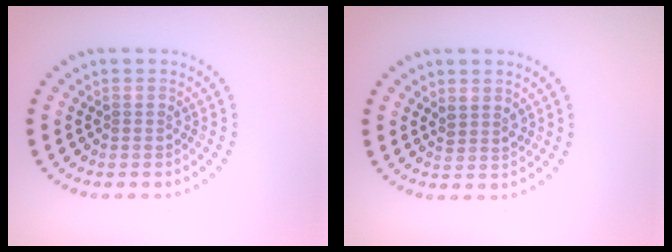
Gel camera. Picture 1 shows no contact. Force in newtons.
{"total": 1.4, "press": 1.2, "slide": 0.7}